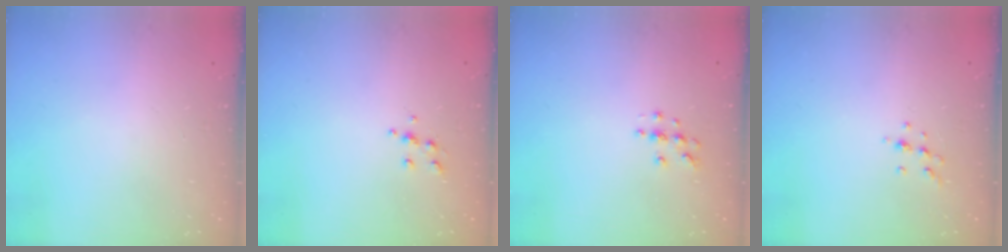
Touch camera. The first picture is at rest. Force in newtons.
{"total": 5.2, "press": 5.0, "slide": 1.1}
{"total": 4.2, "press": 4.2, "slide": 0.5}
{"total": 5.1, "press": 4.9, "slide": 1.1}